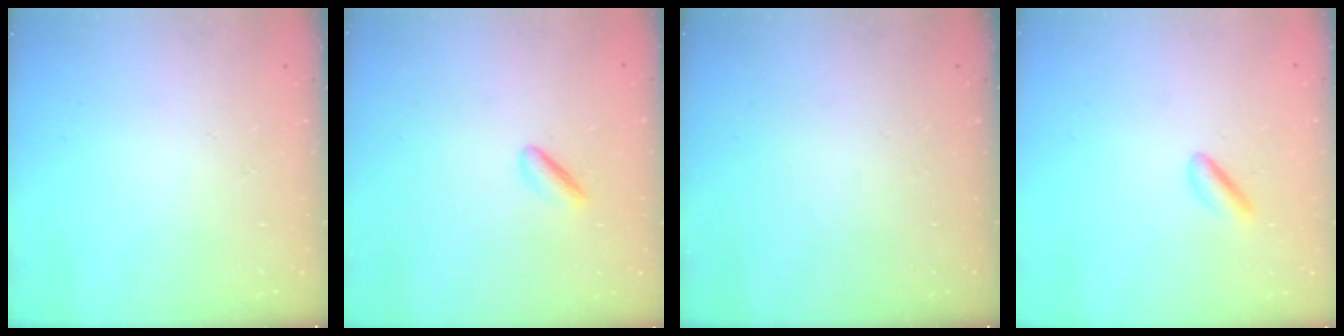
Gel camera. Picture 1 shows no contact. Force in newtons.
{"total": 2.2, "press": 2.1, "slide": 0.8}
{"total": 0.0}
{"total": 2.5, "press": 2.3, "slide": 1.0}